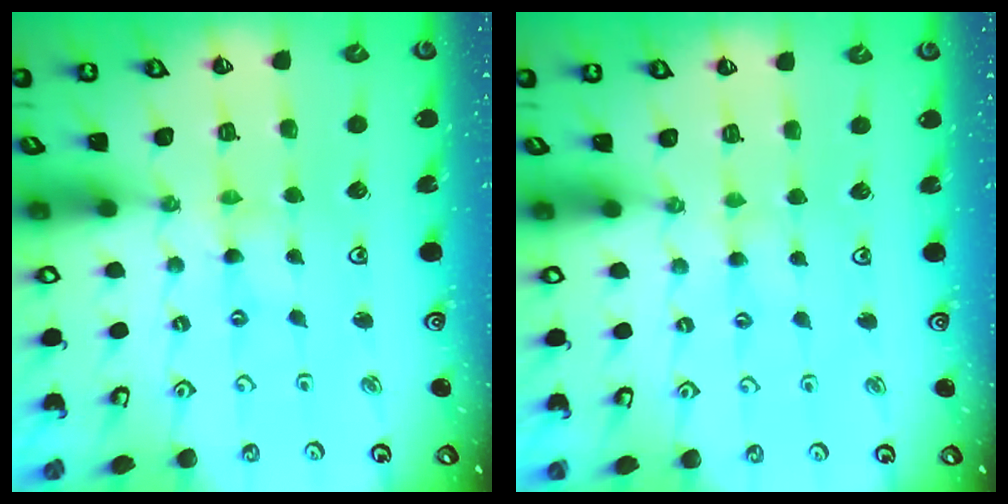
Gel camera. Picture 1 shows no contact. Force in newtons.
{"total": 2.4, "press": 2.4, "slide": 0.4}